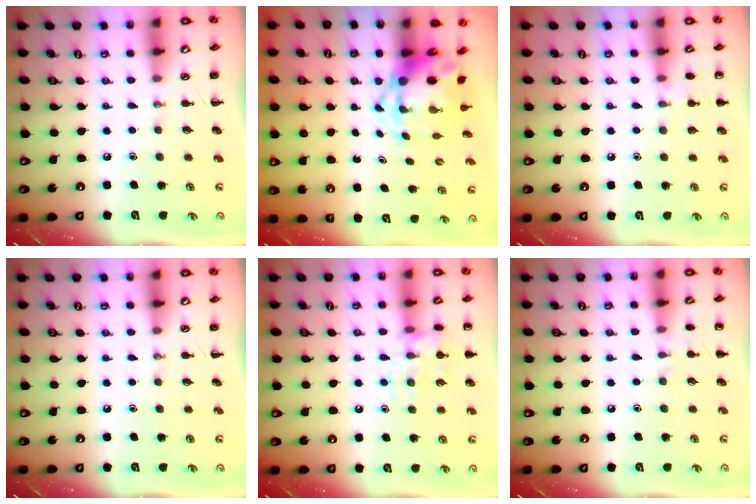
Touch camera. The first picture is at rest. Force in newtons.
{"total": 4.2, "press": 4.1, "slide": 0.9}
{"total": 5.8, "press": 5.5, "slide": 1.8}
{"total": 0.0}
{"total": 11.4, "press": 11.4, "slide": 0.8}
{"total": 5.1, "press": 4.8, "slide": 1.6}